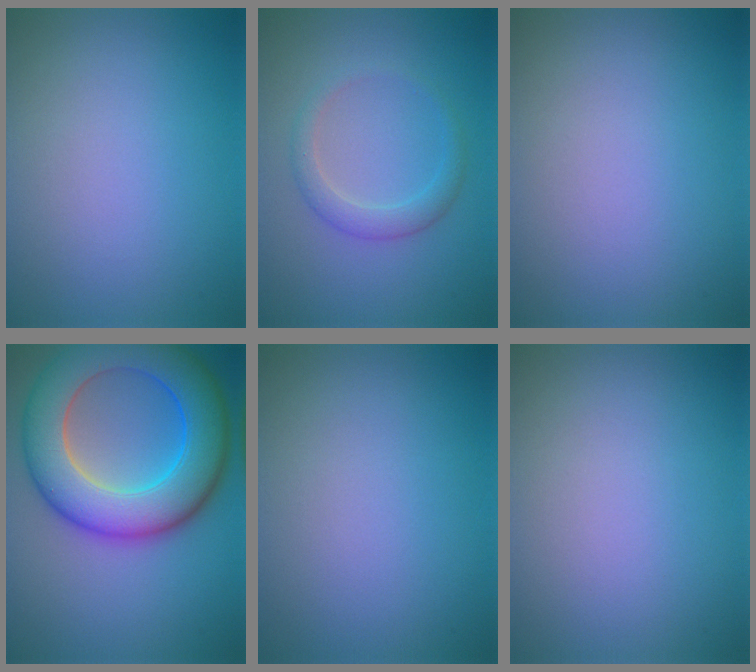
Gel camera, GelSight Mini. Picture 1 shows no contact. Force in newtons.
{"total": 2.1, "press": 2.1, "slide": 0.1}
{"total": 0.0}
{"total": 10.8, "press": 10.8, "slide": 0.3}
{"total": 0.0}
{"total": 0.0}